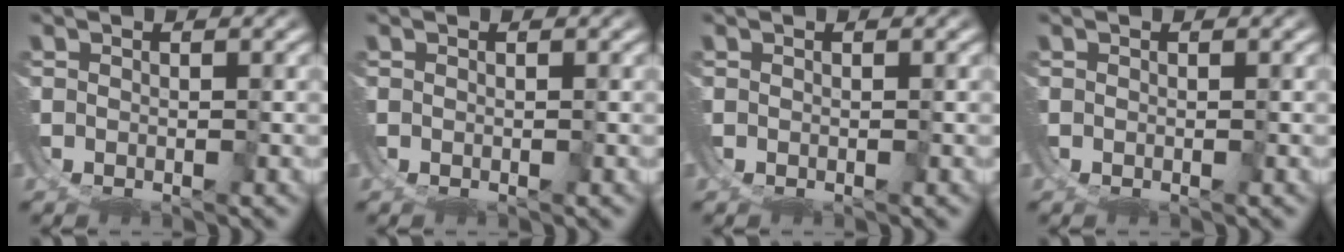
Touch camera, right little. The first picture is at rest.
{"total": 0.0}
{"total": 0.0}
{"total": 0.0}